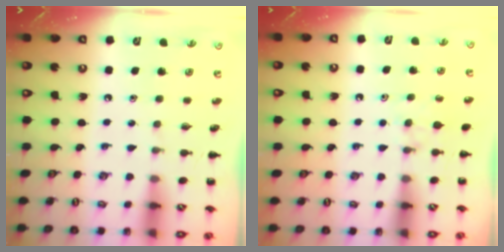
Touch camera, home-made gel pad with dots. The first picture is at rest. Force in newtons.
{"total": 3.9, "press": 3.7, "slide": 1.2}